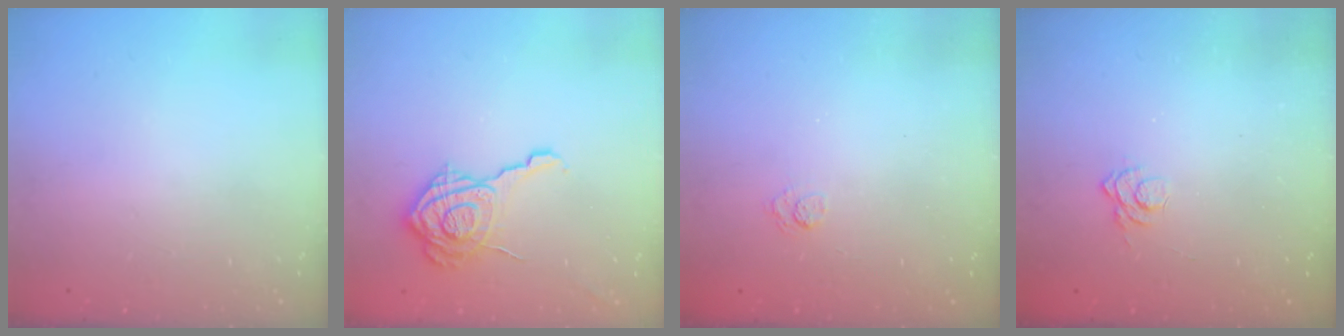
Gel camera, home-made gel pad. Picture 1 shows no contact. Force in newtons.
{"total": 16.6, "press": 16.6, "slide": 0.7}
{"total": 2.6, "press": 2.3, "slide": 1.3}
{"total": 2.8, "press": 2.4, "slide": 1.4}